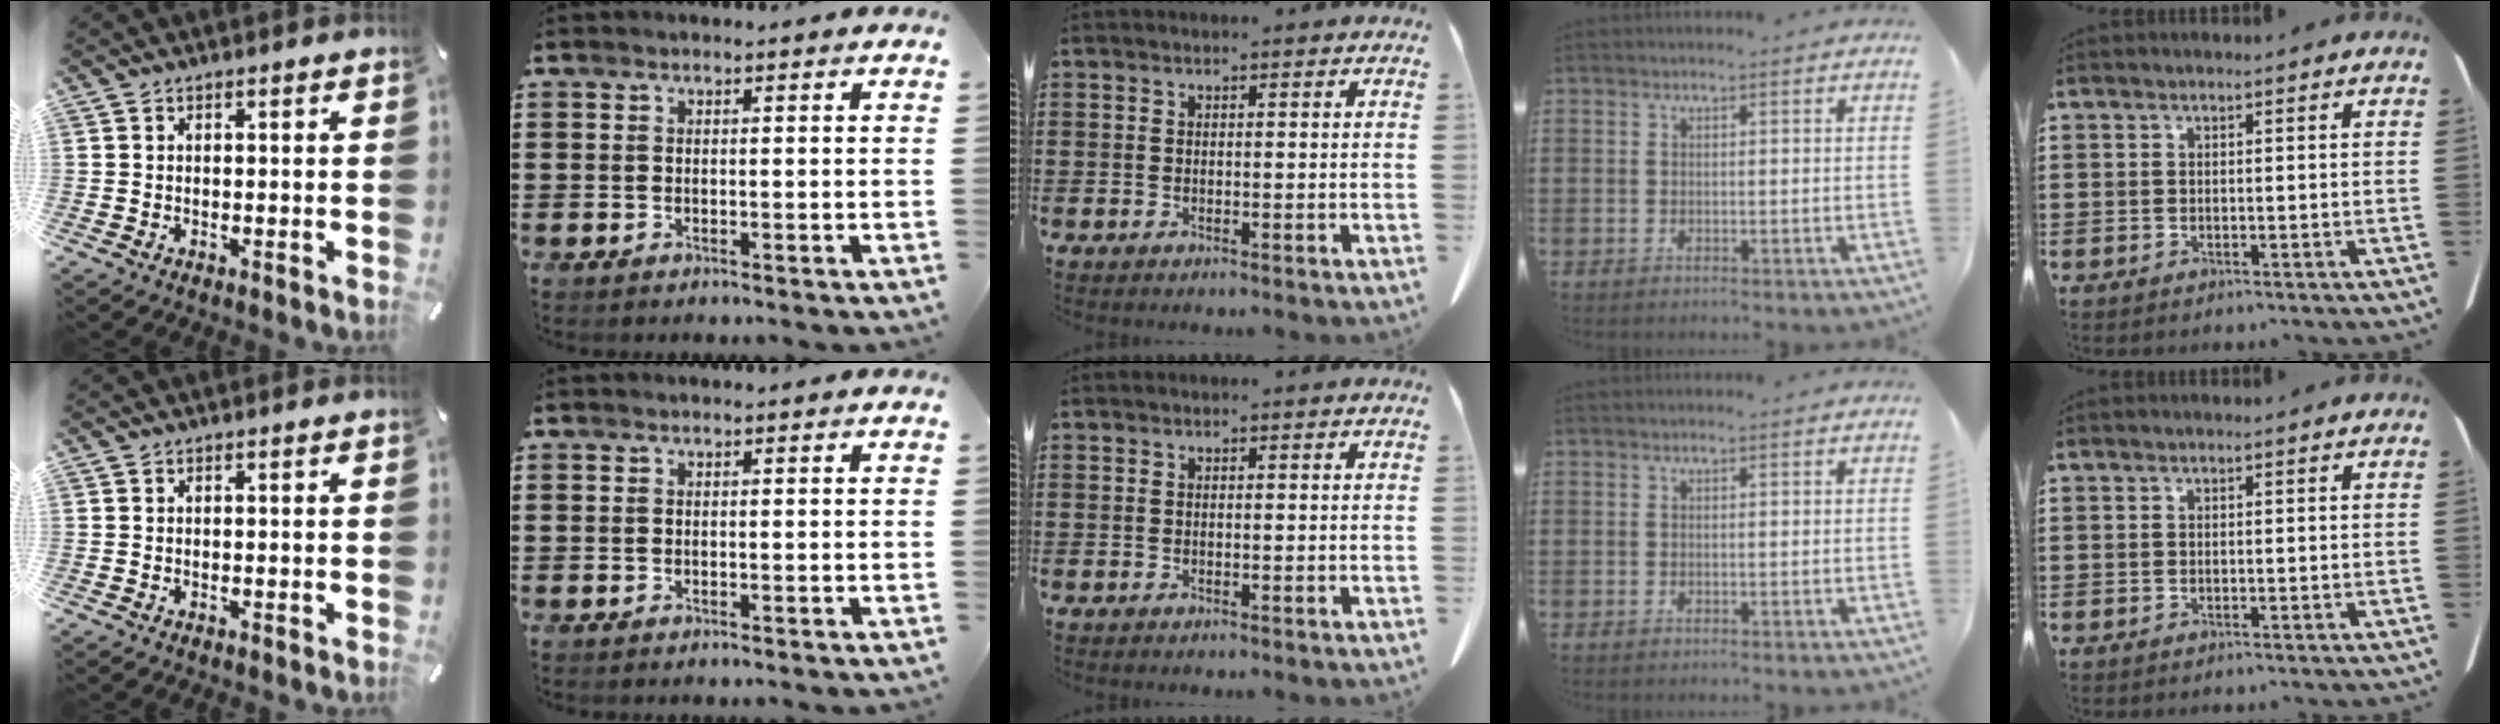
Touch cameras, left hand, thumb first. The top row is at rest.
{}